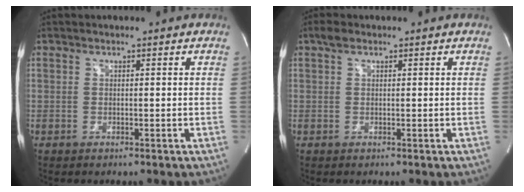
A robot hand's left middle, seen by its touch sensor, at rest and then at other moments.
{"total": 1.4, "force": [0.9, 0.7, 0.8], "torque": [-0.018, 0.017, 0.017]}